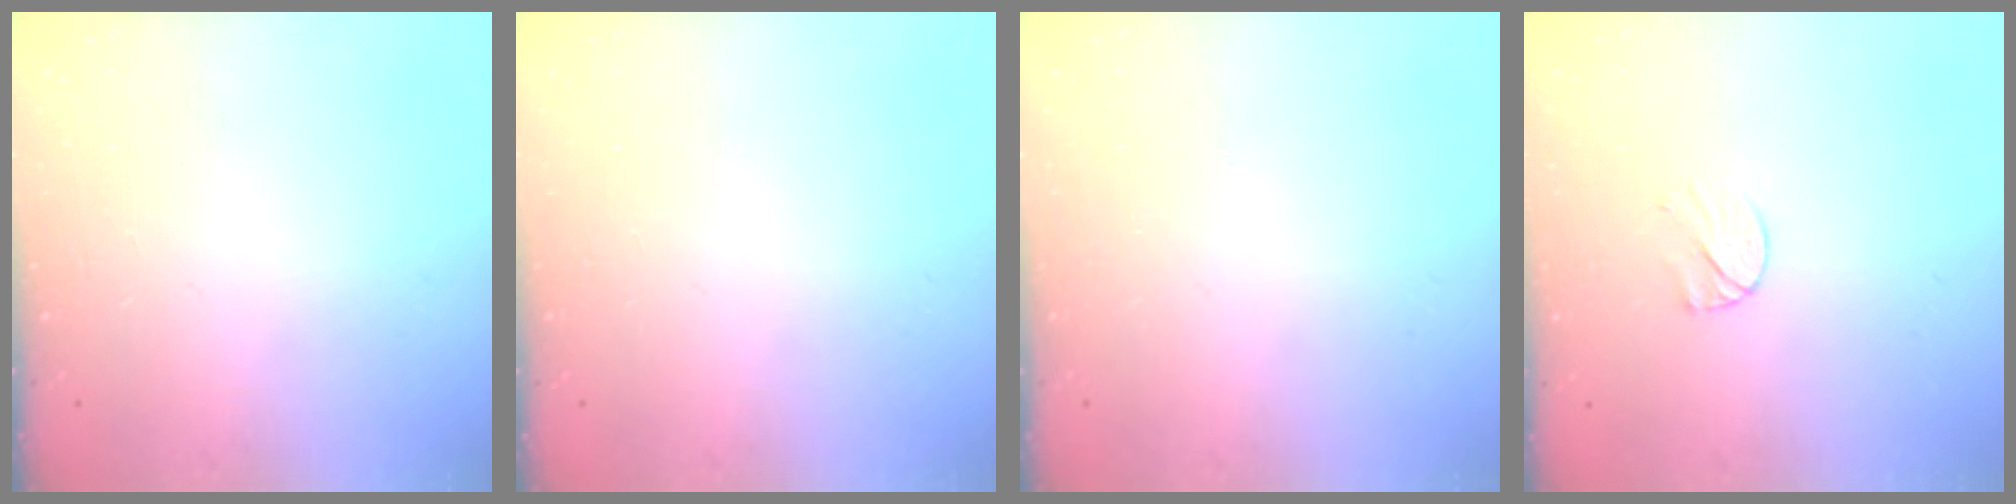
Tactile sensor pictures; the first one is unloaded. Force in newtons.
{"total": 0.0}
{"total": 0.0}
{"total": 6.5, "press": 6.5, "slide": 0.6}